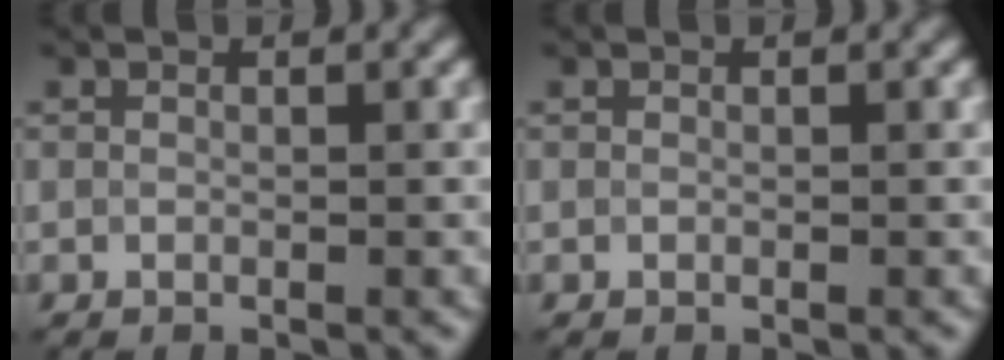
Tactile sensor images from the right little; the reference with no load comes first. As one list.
[{"total": 0.0}]